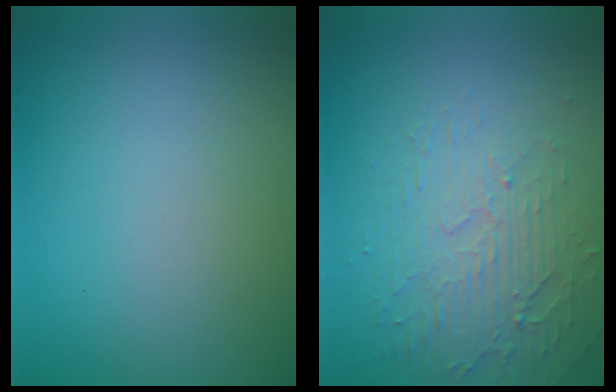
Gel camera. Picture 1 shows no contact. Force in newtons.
{"total": 3.7, "press": 3.2, "slide": 1.8}